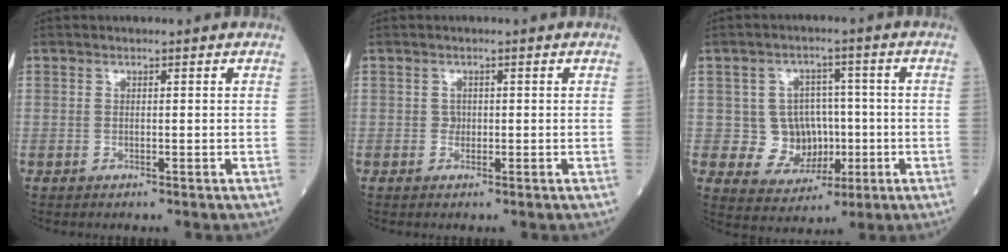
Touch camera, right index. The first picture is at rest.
{"total": 0.9, "force": [0.0, 0.8, 0.3], "torque": [-0.001, 0.003, -0.001]}
{"total": 7.5, "force": [-0.4, 6.8, 3.1], "torque": [-0.039, 0.017, 0.005]}